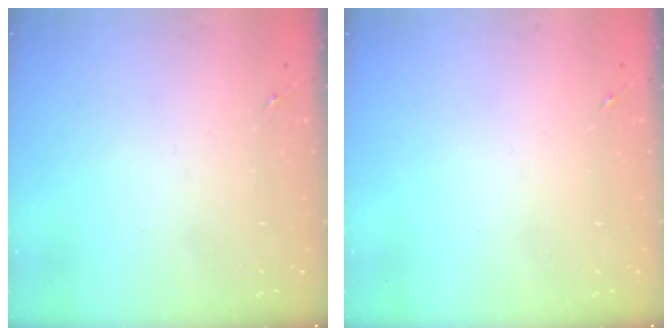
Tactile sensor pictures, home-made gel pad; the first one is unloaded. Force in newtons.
{"total": 0.0}